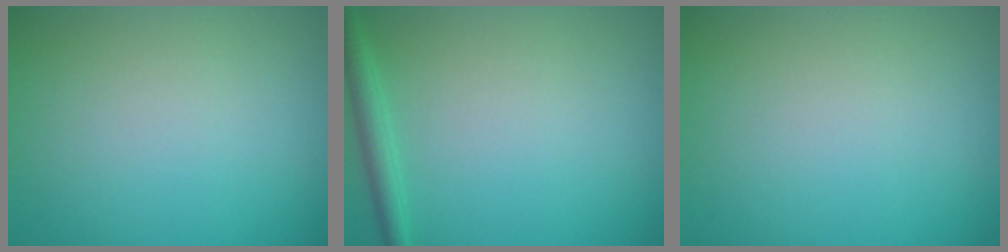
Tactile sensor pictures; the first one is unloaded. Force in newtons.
{"total": 1.8, "press": 1.8, "slide": 0.1}
{"total": 0.0}